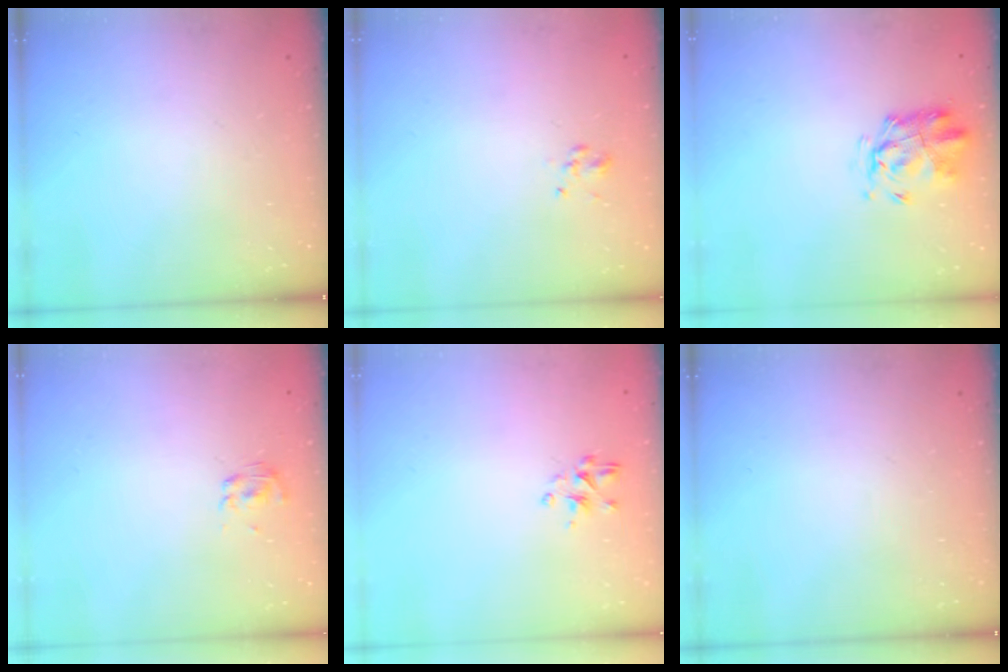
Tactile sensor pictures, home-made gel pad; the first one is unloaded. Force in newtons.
{"total": 1.0, "press": 0.8, "slide": 0.6}
{"total": 2.5, "press": 2.4, "slide": 0.7}
{"total": 2.7, "press": 2.4, "slide": 1.2}
{"total": 2.8, "press": 2.7, "slide": 0.7}
{"total": 0.0}